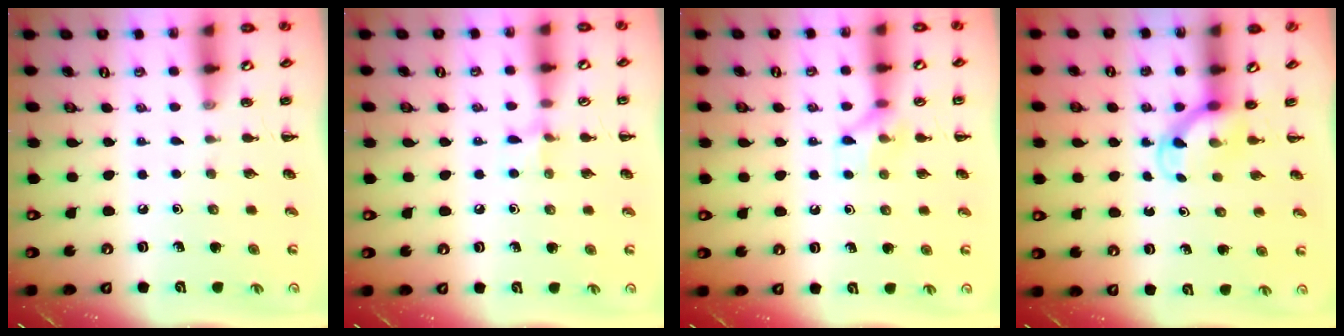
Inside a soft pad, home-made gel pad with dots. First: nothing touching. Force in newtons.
{"total": 5.8, "press": 5.5, "slide": 1.8}
{"total": 7.2, "press": 7.2, "slide": 0.7}
{"total": 3.5, "press": 3.3, "slide": 1.4}